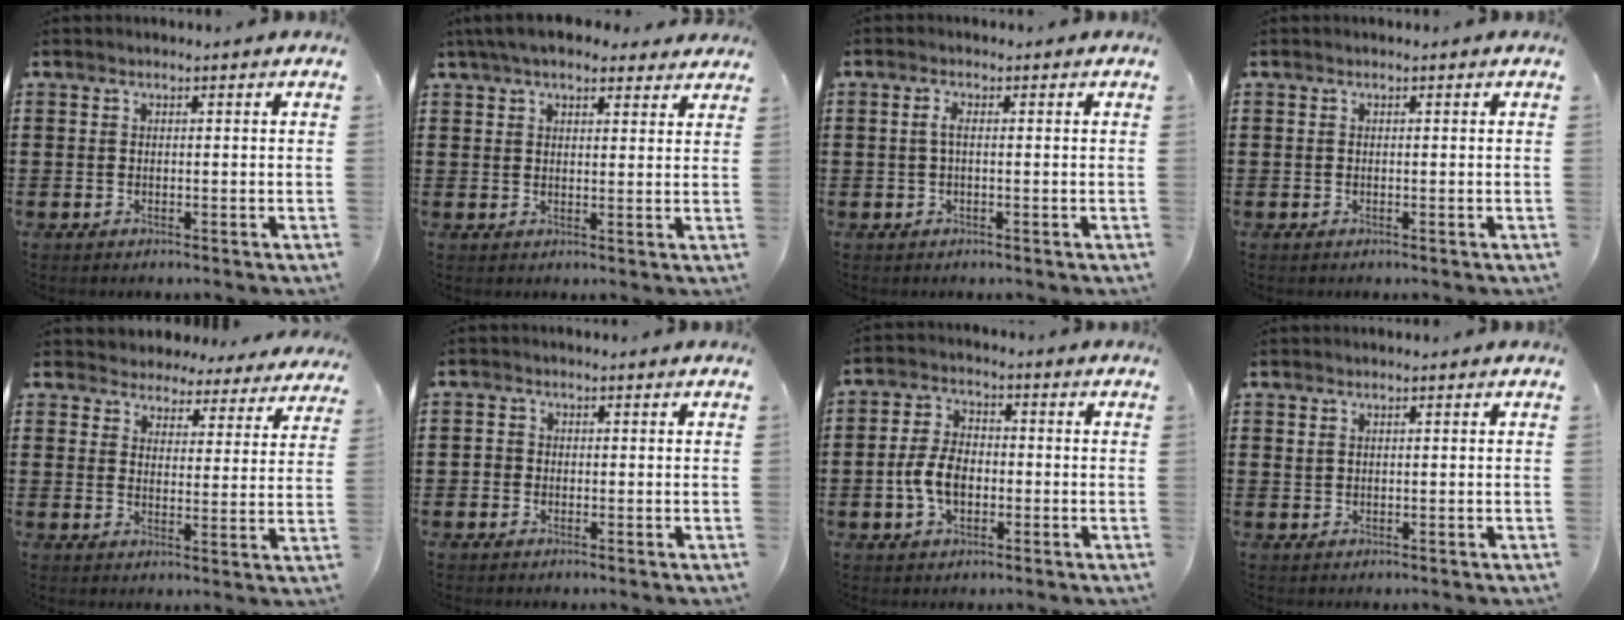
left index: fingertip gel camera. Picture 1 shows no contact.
{"total": 5.3, "force": [4.4, 1.5, 2.6], "torque": [-0.063, -0.002, 0.081]}
{"total": 1.8, "force": [-0.1, 0.5, 1.7], "torque": [-0.040, 0.000, -0.006]}
{"total": 0.0}
{"total": 4.3, "force": [4.2, 0.8, -0.3], "torque": [-0.019, -0.024, 0.071]}
{"total": 1.1, "force": [-0.3, 1.0, 0.4], "torque": [-0.010, 0.004, -0.006]}
{"total": 6.3, "force": [-1.4, 3.9, 4.8], "torque": [-0.114, 0.003, -0.032]}
{"total": 0.8, "force": [0.6, 0.4, 0.3], "torque": [-0.007, 0.003, 0.012]}